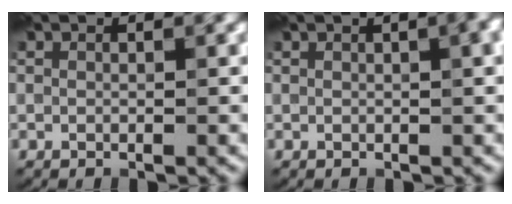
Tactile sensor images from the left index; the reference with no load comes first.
{"total": 3.8, "force": [1.1, 1.5, 3.3], "torque": [-0.020, 0.017, 0.006]}